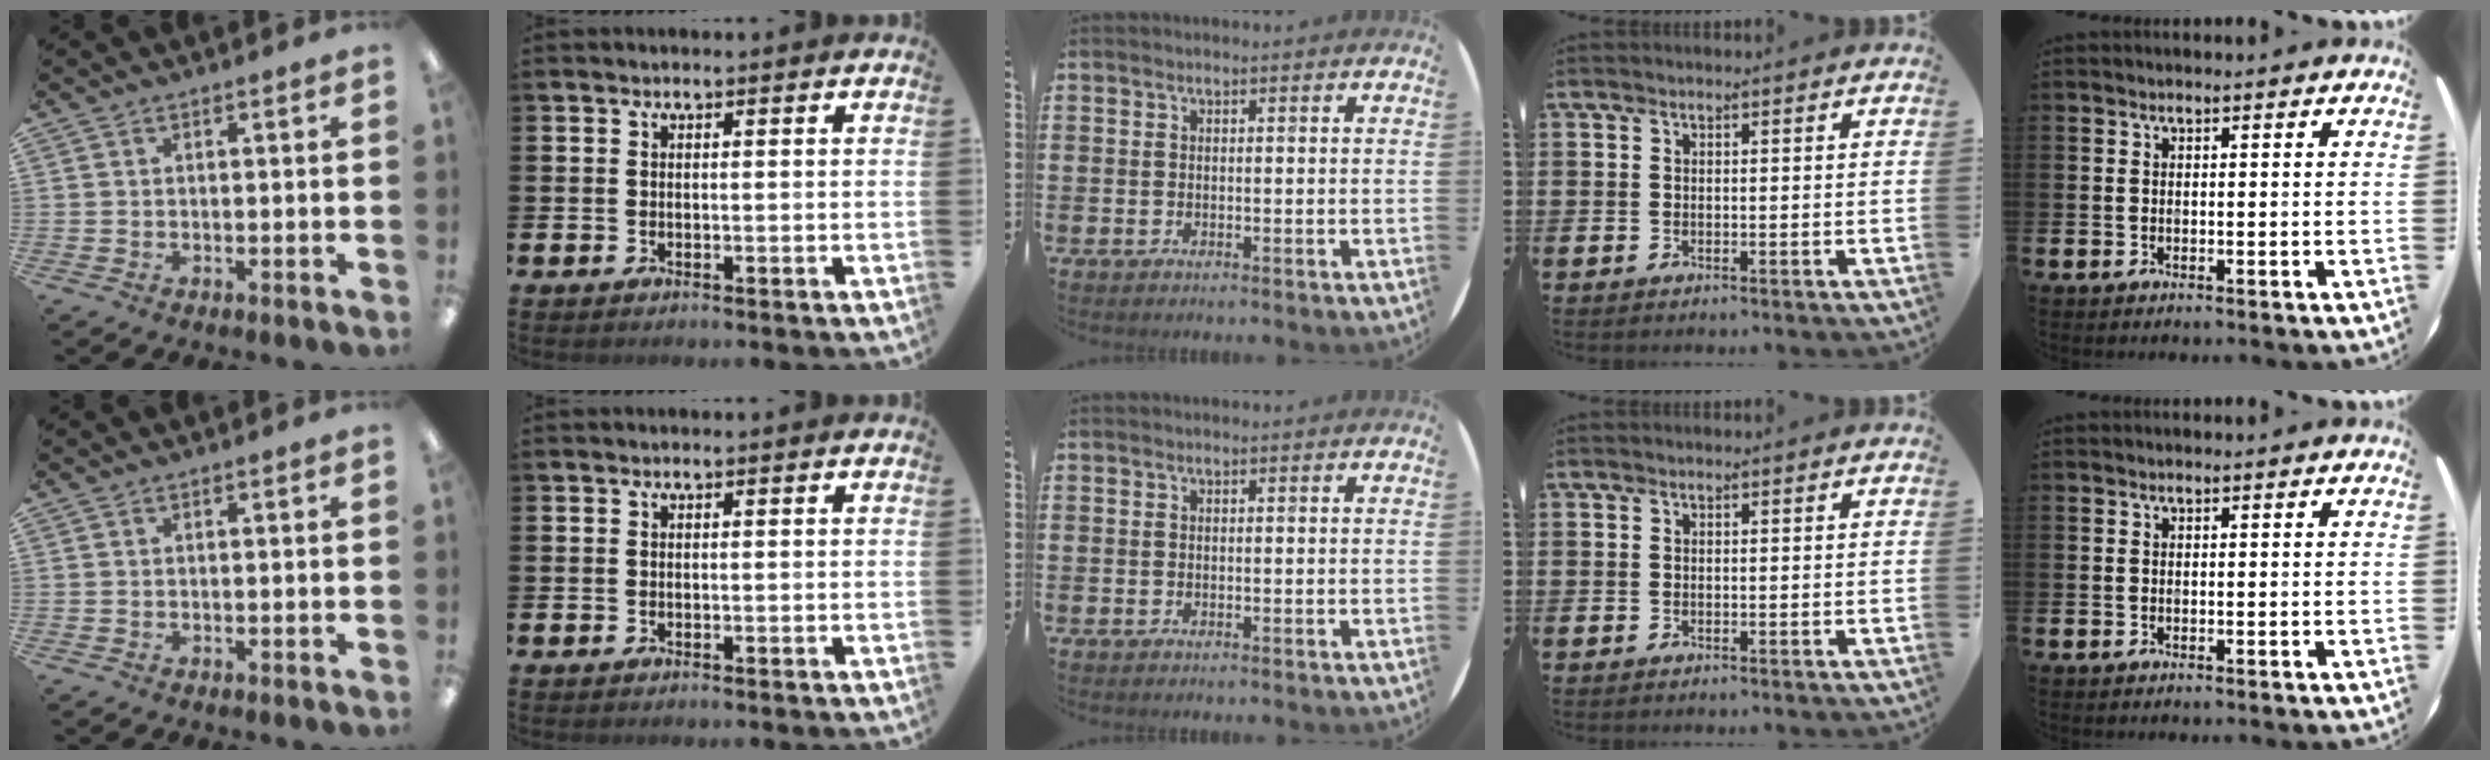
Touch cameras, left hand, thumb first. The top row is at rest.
{}